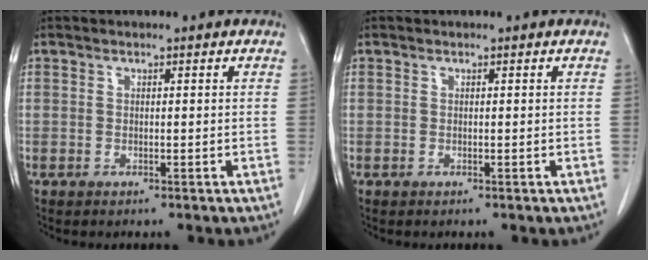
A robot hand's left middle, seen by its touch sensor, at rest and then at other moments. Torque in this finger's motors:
{"motor_torque": [0.01, -0.01, 0.00, 0.00]}